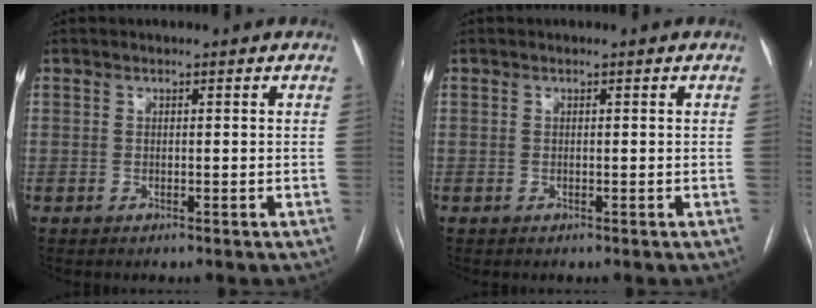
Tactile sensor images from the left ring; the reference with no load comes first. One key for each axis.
{"total": 0.0}